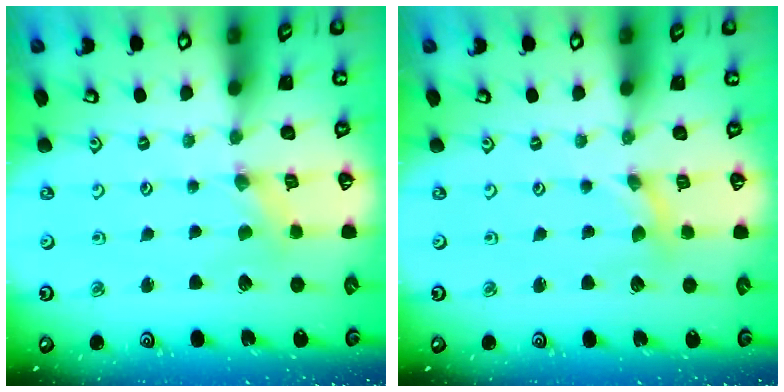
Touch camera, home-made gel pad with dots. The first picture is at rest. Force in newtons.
{"total": 0.0}